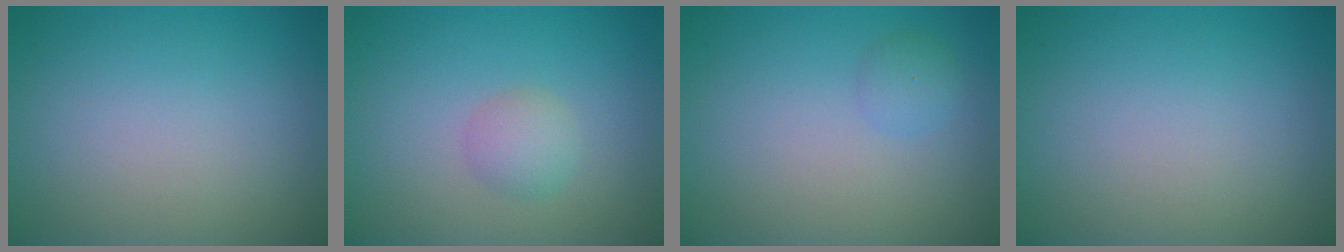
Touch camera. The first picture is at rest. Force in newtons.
{"total": 1.7, "press": 1.7, "slide": 0.1}
{"total": 1.4, "press": 1.4, "slide": 0.1}
{"total": 0.0}